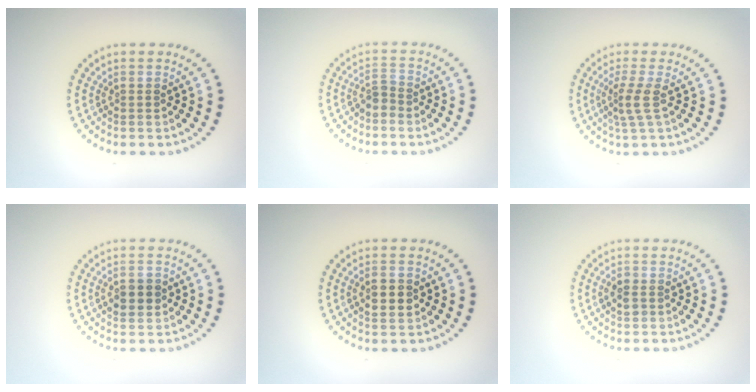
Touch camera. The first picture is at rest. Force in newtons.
{"total": 1.7, "press": 1.2, "slide": 1.1}
{"total": 2.2, "press": 1.6, "slide": 1.5}
{"total": 2.2, "press": 2.2, "slide": 0.1}
{"total": 2.2, "press": 2.2, "slide": 0.2}
{"total": 1.4, "press": 1.4, "slide": 0.3}